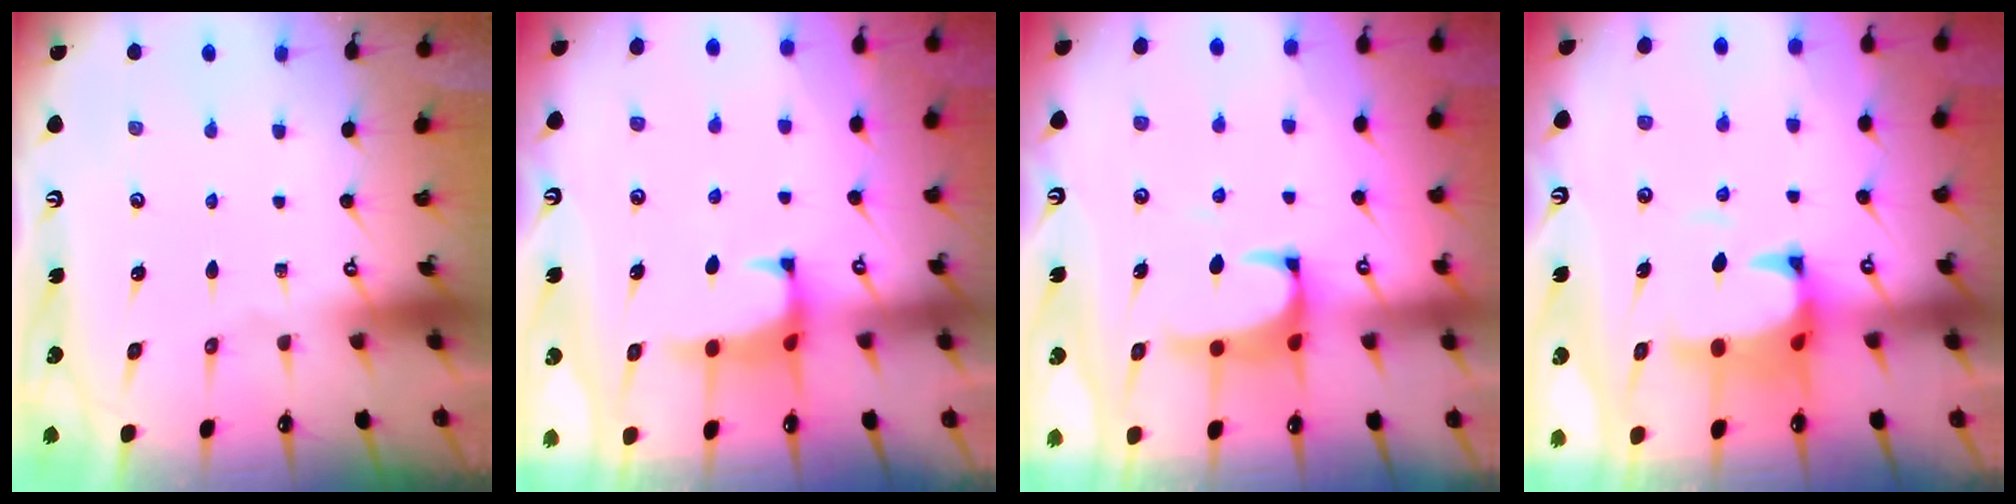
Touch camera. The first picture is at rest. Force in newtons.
{"total": 1.2, "press": 1.0, "slide": 0.6}
{"total": 1.6, "press": 1.4, "slide": 0.7}
{"total": 2.6, "press": 2.3, "slide": 1.1}